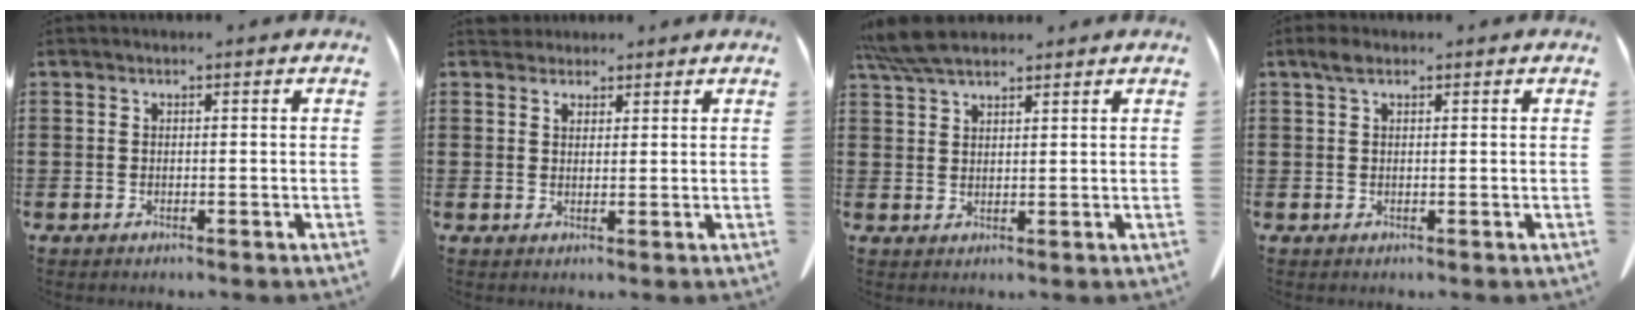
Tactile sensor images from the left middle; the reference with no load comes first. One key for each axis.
{"total": 2.1, "fx": 1.8, "fy": 1.1, "fz": 0.2, "tx": -0.001, "ty": -0.001, "tz": 0.036}
{"total": 5.9, "fx": 4.9, "fy": 1.3, "fz": 3.1, "tx": -0.073, "ty": -0.004, "tz": 0.094}
{"total": 1.9, "fx": 0.9, "fy": 0.9, "fz": 1.3, "tx": -0.031, "ty": 0.004, "tz": 0.018}